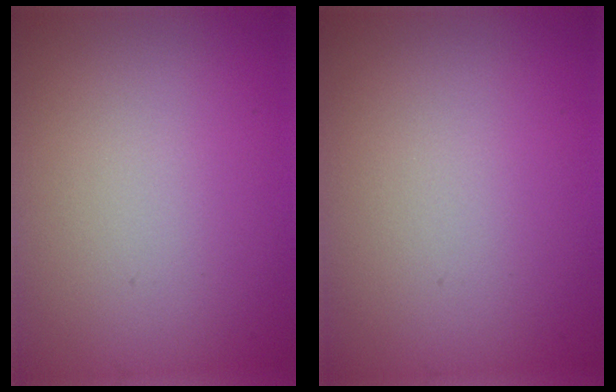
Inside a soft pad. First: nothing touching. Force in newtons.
{"total": 0.0}